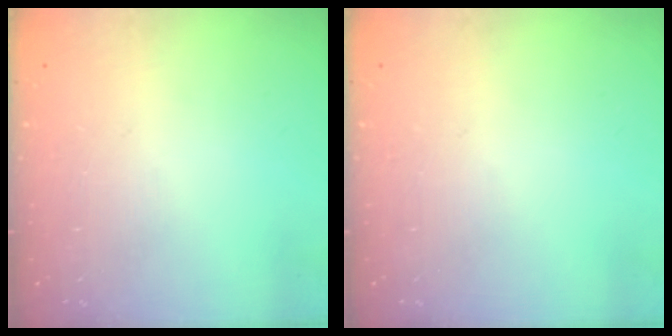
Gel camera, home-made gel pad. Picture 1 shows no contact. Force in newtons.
{"total": 0.0}